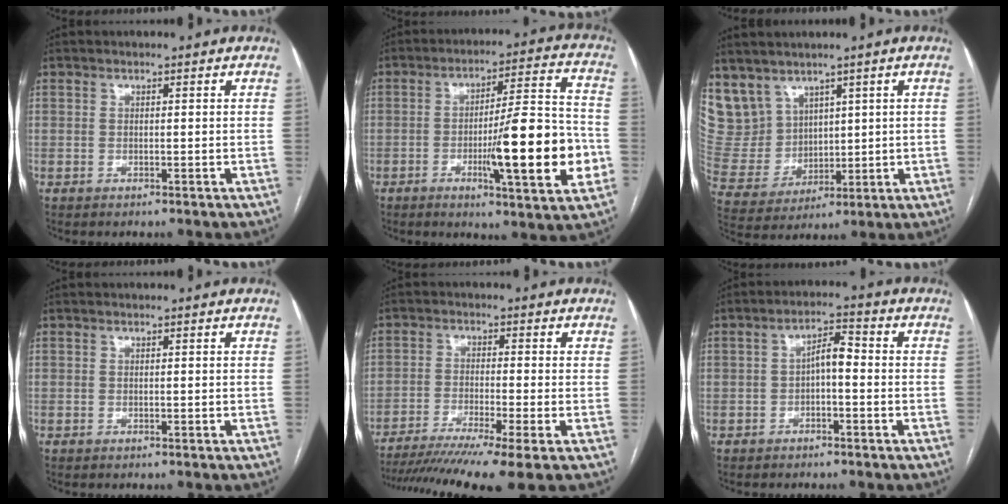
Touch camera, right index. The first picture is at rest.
{"total": 17.1, "force": [-4.2, 1.7, 16.5], "torque": [-0.246, -0.002, -0.061]}
{"total": 10.5, "force": [6.8, 7.7, 2.0], "torque": [-0.065, 0.031, 0.167]}
{"total": 0.0}
{"total": 13.3, "force": [-10.0, -0.9, 8.7], "torque": [-0.142, -0.031, -0.161]}
{"total": 3.9, "force": [-0.6, 1.4, 3.6], "torque": [-0.060, 0.018, -0.010]}